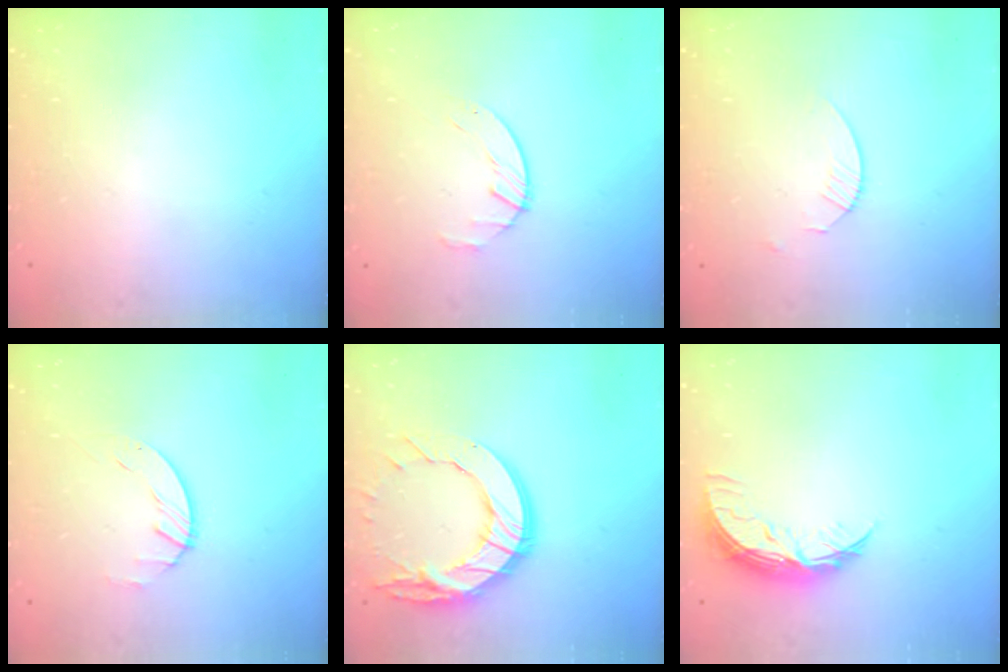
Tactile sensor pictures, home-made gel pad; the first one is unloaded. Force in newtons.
{"total": 1.6, "press": 1.6, "slide": 0.3}
{"total": 1.8, "press": 1.8, "slide": 0.2}
{"total": 1.5, "press": 1.5, "slide": 0.2}
{"total": 15.9, "press": 15.9, "slide": 1.3}
{"total": 9.0, "press": 9.0, "slide": 0.5}